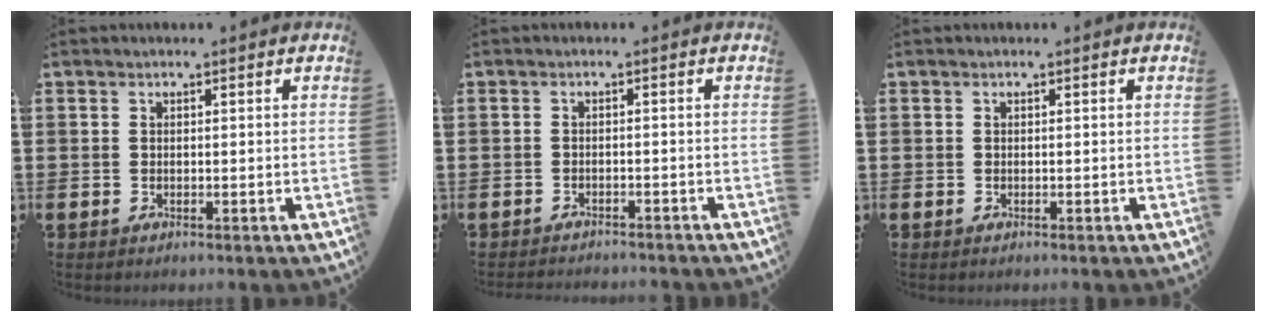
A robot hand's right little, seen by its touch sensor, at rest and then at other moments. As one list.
[{"total": 1.2, "force": [-1.2, -0.1, -0.1], "torque": [-0.002, 0.002, -0.026]}, {"total": 0.0}]